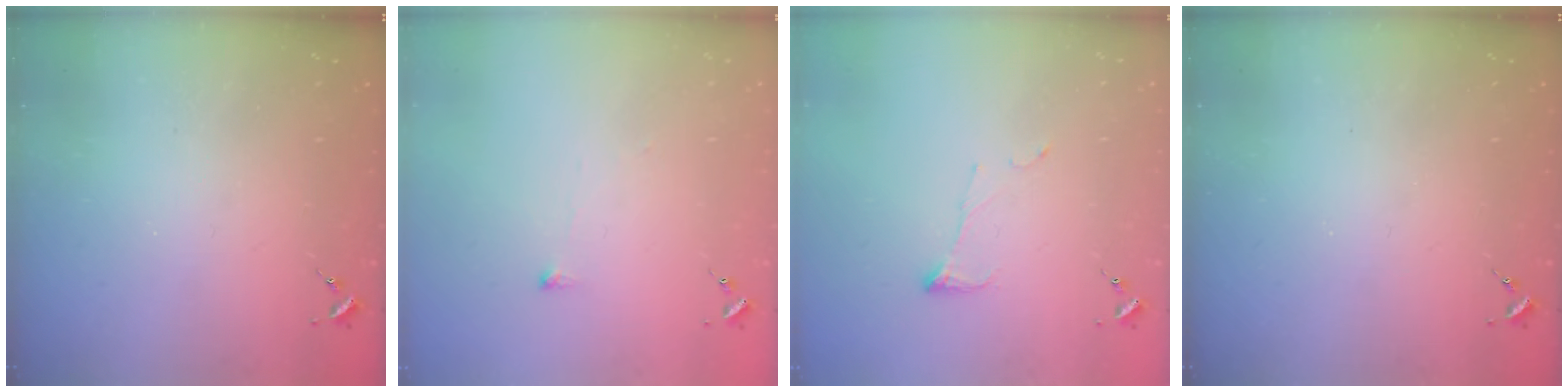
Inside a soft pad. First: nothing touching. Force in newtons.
{"total": 2.7, "press": 2.6, "slide": 0.5}
{"total": 5.7, "press": 5.7, "slide": 0.2}
{"total": 0.0}